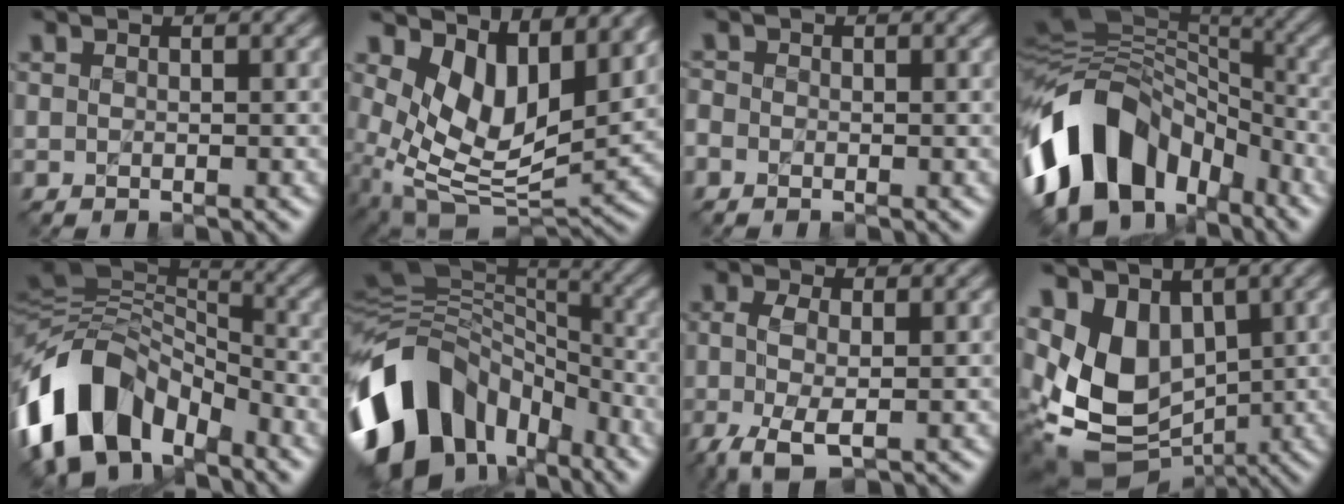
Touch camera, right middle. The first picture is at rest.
{"total": 8.9, "force": [2.8, 5.6, 6.3], "torque": [-0.123, -0.024, 0.051]}
{"total": 0.7, "force": [-0.4, 0.5, 0.1], "torque": [-0.005, -0.003, -0.006]}
{"total": 12.2, "force": [-5.8, 8.3, 6.8], "torque": [-0.121, 0.024, -0.122]}
{"total": 11.6, "force": [-6.0, 7.3, 6.6], "torque": [-0.122, 0.009, -0.122]}
{"total": 13.5, "force": [-6.2, 9.6, 7.1], "torque": [-0.157, 0.017, -0.124]}
{"total": 4.6, "force": [-1.7, 2.2, 3.7], "torque": [-0.095, -0.001, -0.034]}
{"total": 7.7, "force": [0.3, 6.0, 4.8], "torque": [-0.104, -0.028, 0.013]}